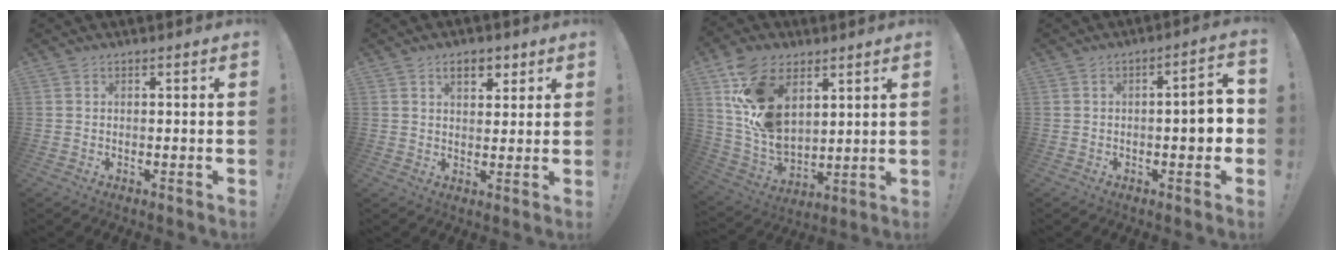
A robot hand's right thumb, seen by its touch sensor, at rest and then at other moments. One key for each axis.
{"total": 6.1, "fx": 3.2, "fy": 3.6, "fz": 3.7, "tx": -0.050, "ty": -0.003, "tz": 0.054}
{"total": 16.4, "fx": 7.9, "fy": 10.4, "fz": 9.9, "tx": -0.216, "ty": -0.042, "tz": 0.151}
{"total": 6.7, "fx": -1.3, "fy": 1.8, "fz": 6.3, "tx": -0.086, "ty": 0.004, "tz": -0.024}